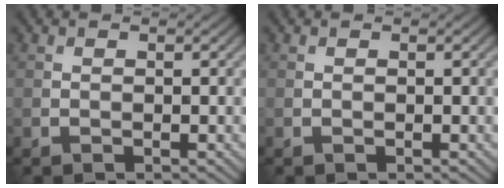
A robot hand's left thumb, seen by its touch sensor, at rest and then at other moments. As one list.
[{"total": 0.0}]